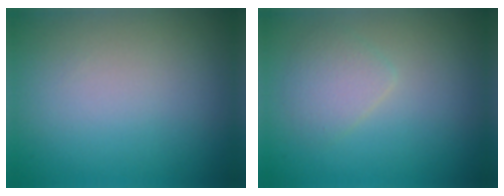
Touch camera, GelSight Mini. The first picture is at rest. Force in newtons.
{"total": 1.9, "press": 1.9, "slide": 0.1}